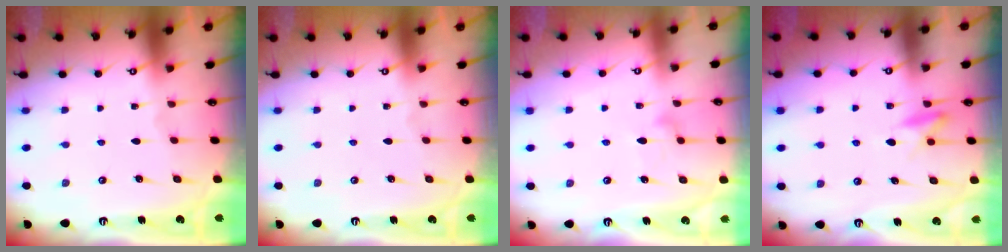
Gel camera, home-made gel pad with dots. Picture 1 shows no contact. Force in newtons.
{"total": 0.0}
{"total": 8.4, "press": 8.4, "slide": 0.5}
{"total": 9.1, "press": 9.0, "slide": 1.4}